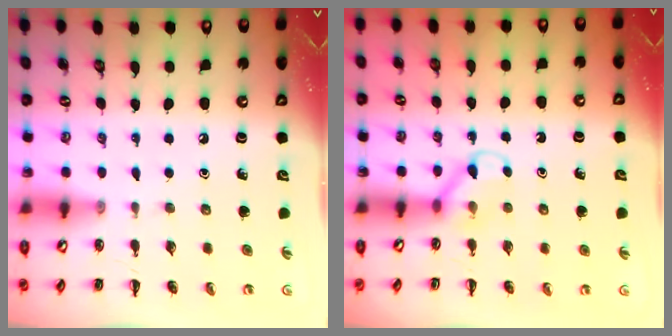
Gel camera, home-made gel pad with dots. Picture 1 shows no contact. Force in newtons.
{"total": 5.0, "press": 4.7, "slide": 1.7}